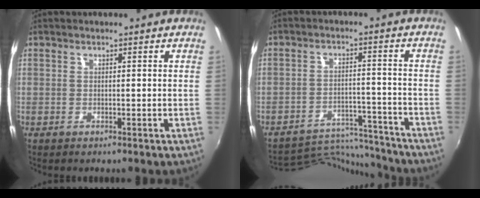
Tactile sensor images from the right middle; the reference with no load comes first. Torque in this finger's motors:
{"motor_torque": [-1.19, -0.94, -0.16, -0.08]}